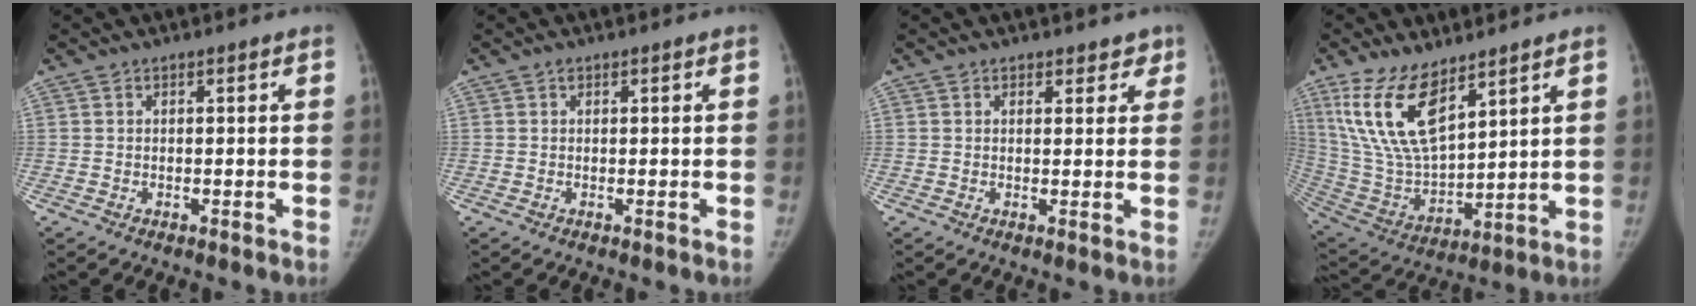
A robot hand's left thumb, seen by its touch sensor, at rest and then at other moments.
{"total": 0.7, "force": [0.4, 0.5, 0.3], "torque": [-0.002, -0.001, 0.004]}
{"total": 2.7, "force": [1.9, 1.7, 0.9], "torque": [0.024, -0.007, 0.019]}
{"total": 16.4, "force": [9.8, 6.8, 11.2], "torque": [-0.208, -0.047, 0.210]}